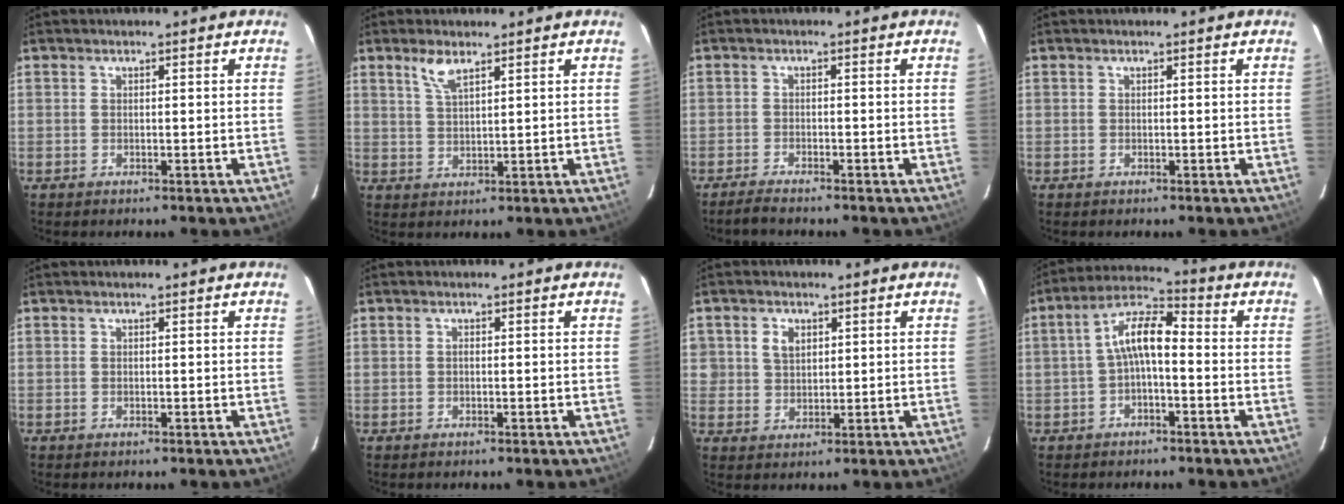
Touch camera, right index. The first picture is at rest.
{"total": 4.0, "force": [2.7, 1.2, 2.6], "torque": [-0.052, 0.003, 0.055]}
{"total": 2.7, "force": [-2.5, 0.1, 1.0], "torque": [-0.035, -0.007, -0.048]}
{"total": 0.0}
{"total": 0.0}
{"total": 0.0}
{"total": 3.7, "force": [1.5, 3.1, 1.5], "torque": [-0.020, 0.012, 0.034]}
{"total": 7.3, "force": [-1.2, 2.9, 6.6], "torque": [-0.137, 0.025, -0.025]}